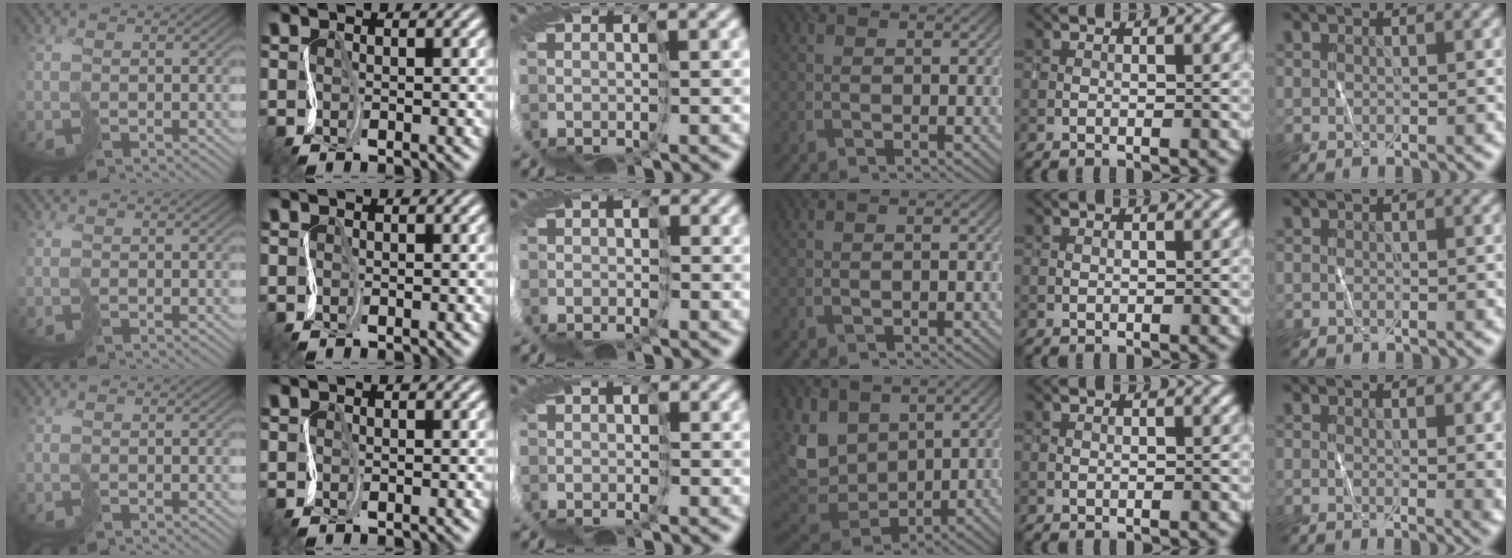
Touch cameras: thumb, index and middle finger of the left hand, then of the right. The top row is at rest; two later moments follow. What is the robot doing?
{"motion": "cut", "object": "tape"}